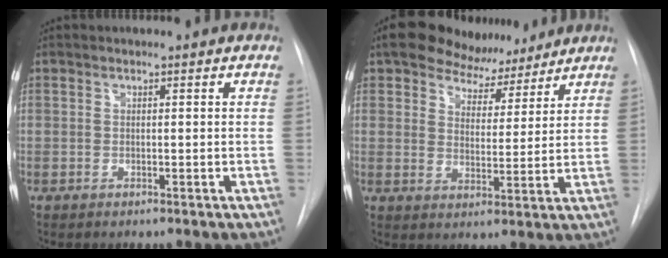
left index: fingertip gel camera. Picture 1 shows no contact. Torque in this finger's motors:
{"motor_torque": [1.01, -1.13, 0.25, 0.06]}